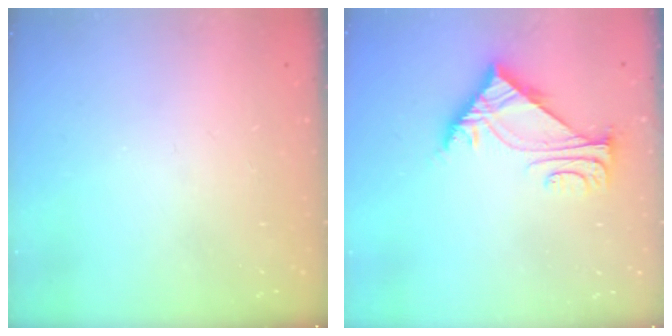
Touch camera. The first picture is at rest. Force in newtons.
{"total": 6.2, "press": 6.2, "slide": 0.2}